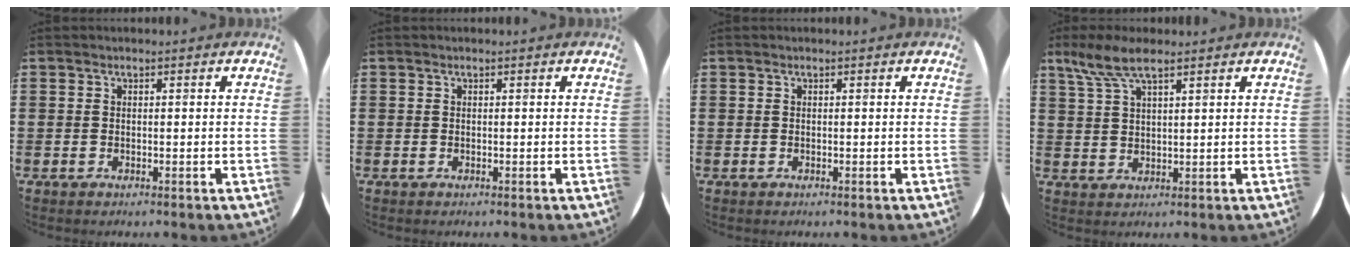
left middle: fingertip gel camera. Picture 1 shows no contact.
{"total": 0.0}
{"total": 0.0}
{"total": 5.8, "force": [4.0, 1.6, 3.9], "torque": [-0.084, 0.003, 0.071]}